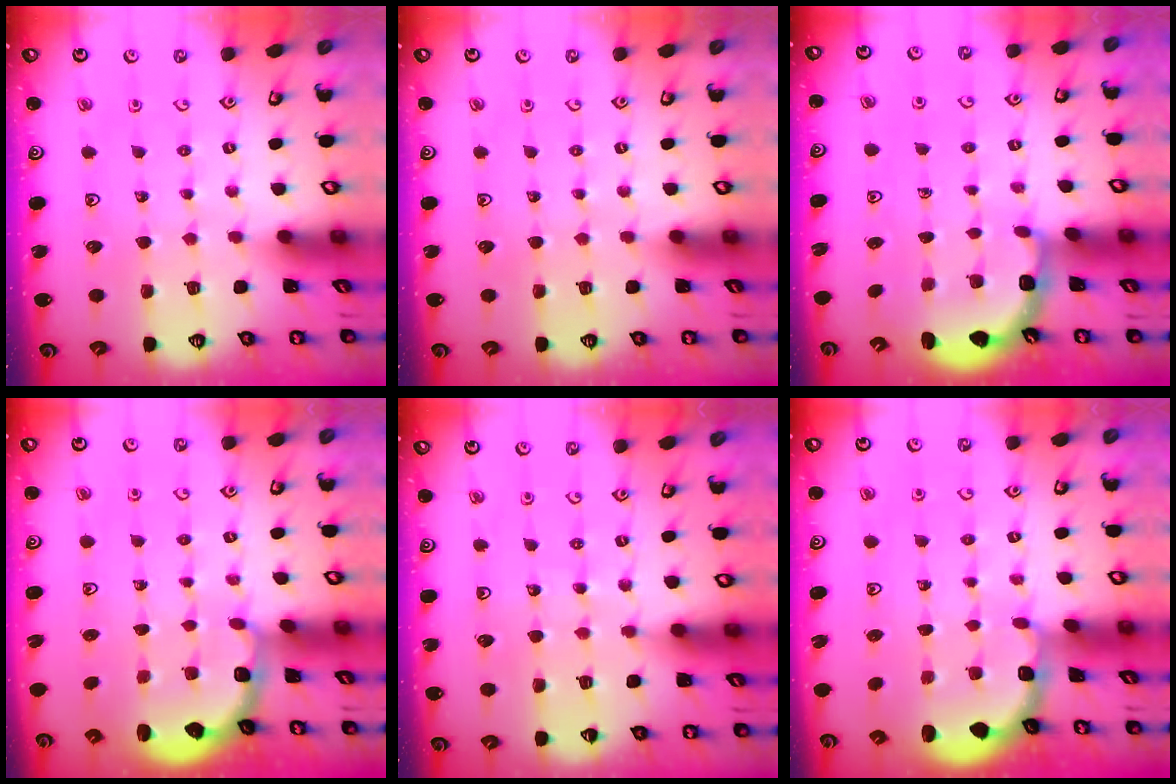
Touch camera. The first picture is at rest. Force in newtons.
{"total": 0.0}
{"total": 3.4, "press": 2.4, "slide": 2.4}
{"total": 2.8, "press": 2.1, "slide": 1.8}
{"total": 4.0, "press": 4.0, "slide": 0.5}
{"total": 1.8, "press": 1.6, "slide": 0.7}